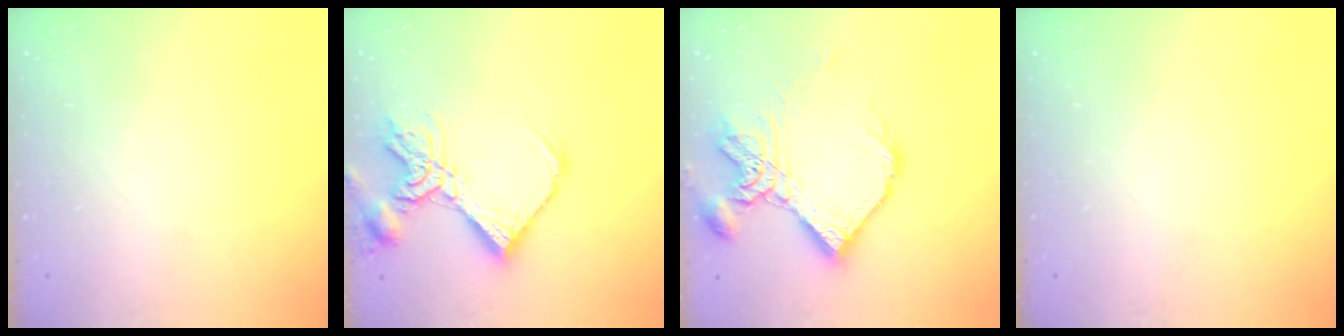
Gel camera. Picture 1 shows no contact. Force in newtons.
{"total": 16.3, "press": 16.2, "slide": 1.9}
{"total": 17.2, "press": 17.1, "slide": 2.3}
{"total": 0.0}